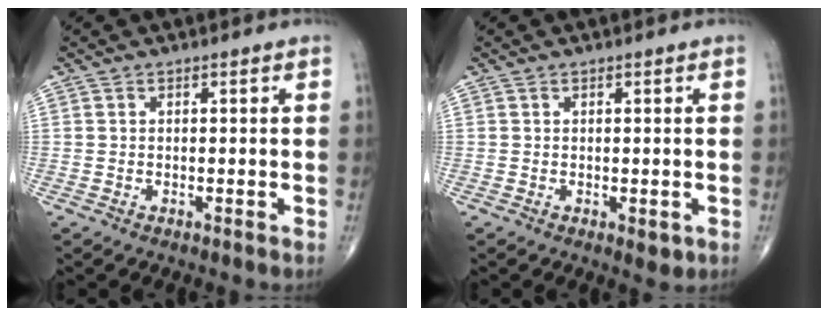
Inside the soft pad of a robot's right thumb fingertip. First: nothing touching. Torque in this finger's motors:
{"motor_torque": [0.29, 0.46, -0.15, -0.09, 0.11]}